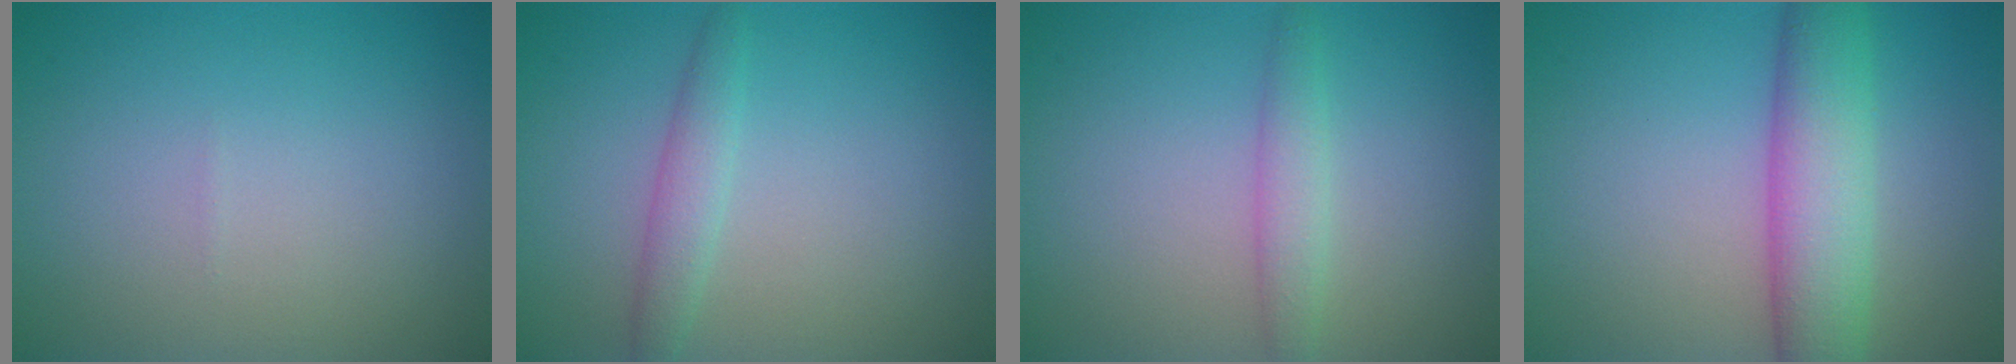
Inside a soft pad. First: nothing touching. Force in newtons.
{"total": 2.1, "press": 2.1, "slide": 0.1}
{"total": 2.1, "press": 2.1, "slide": 0.0}
{"total": 6.5, "press": 6.5, "slide": 0.1}